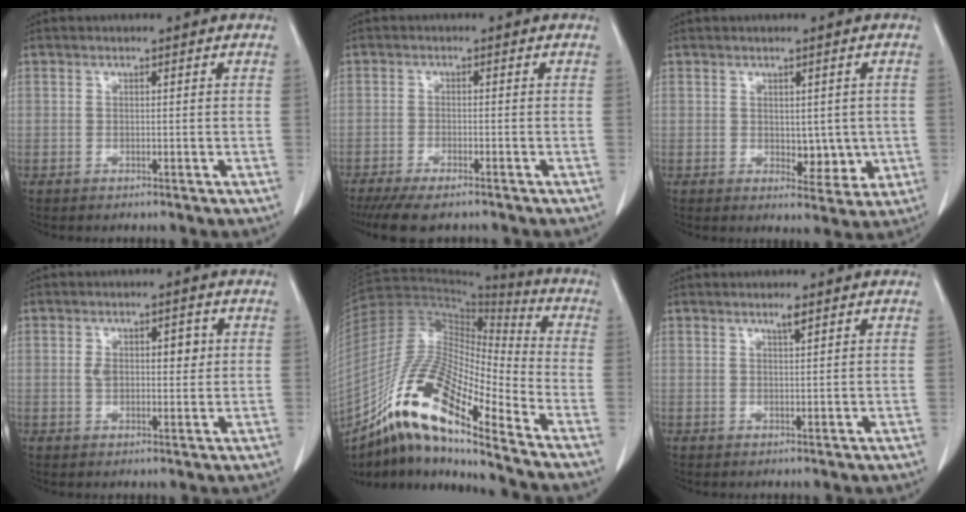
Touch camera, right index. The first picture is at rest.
{"total": 7.8, "force": [-6.4, 1.6, 4.1], "torque": [-0.058, -0.014, -0.101]}
{"total": 4.6, "force": [-0.1, 2.7, 3.7], "torque": [-0.040, -0.007, 0.010]}
{"total": 4.9, "force": [0.8, 2.5, 4.2], "torque": [-0.073, 0.013, 0.019]}
{"total": 19.8, "force": [-13.1, 2.5, 14.6], "torque": [-0.298, -0.005, -0.239]}
{"total": 1.3, "force": [0.9, 0.0, 0.9], "torque": [-0.019, -0.002, 0.018]}